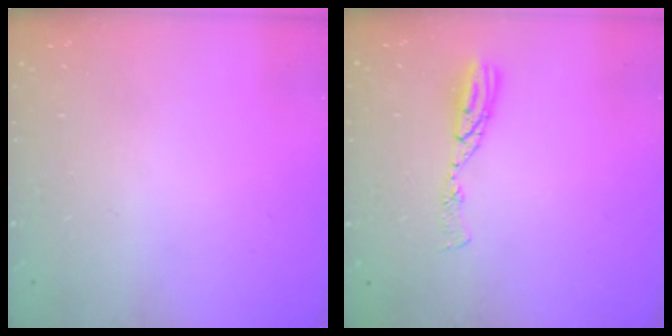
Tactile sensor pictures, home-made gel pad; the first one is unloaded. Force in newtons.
{"total": 7.8, "press": 7.8, "slide": 0.8}